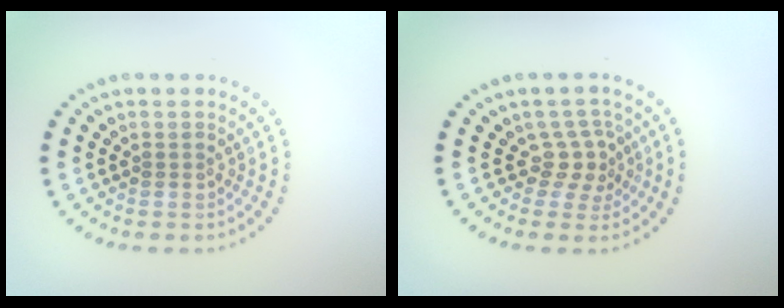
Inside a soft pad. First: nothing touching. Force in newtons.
{"total": 2.3, "press": 1.6, "slide": 1.7}